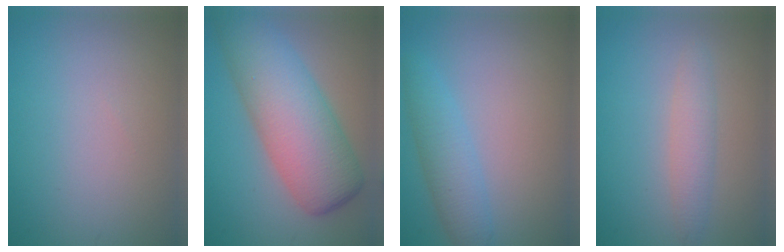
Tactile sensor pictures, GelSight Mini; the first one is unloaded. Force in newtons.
{"total": 9.4, "press": 9.4, "slide": 0.3}
{"total": 3.3, "press": 3.3, "slide": 0.0}
{"total": 2.2, "press": 2.2, "slide": 0.0}